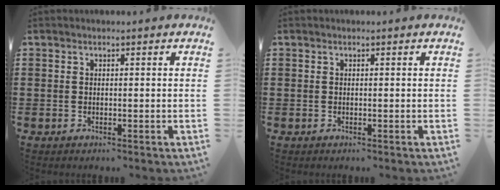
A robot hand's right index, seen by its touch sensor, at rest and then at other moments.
{"total": 0.0}